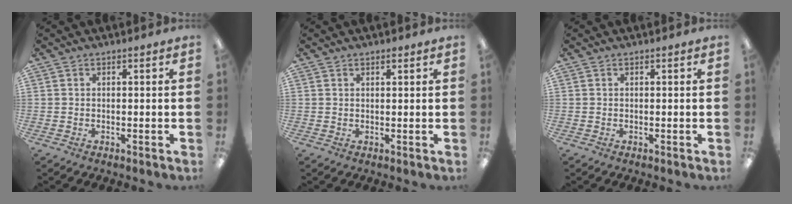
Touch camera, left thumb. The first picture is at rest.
{"total": 1.1, "force": [0.9, 0.3, 0.5], "torque": [-0.011, 0.000, 0.017]}
{"total": 0.0}